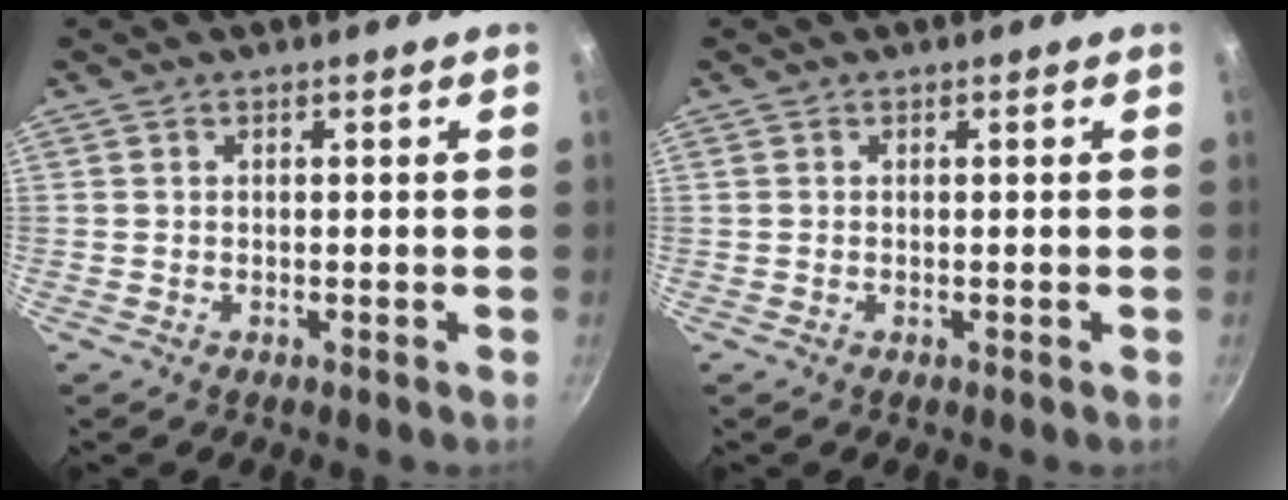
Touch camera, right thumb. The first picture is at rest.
{"total": 0.0}